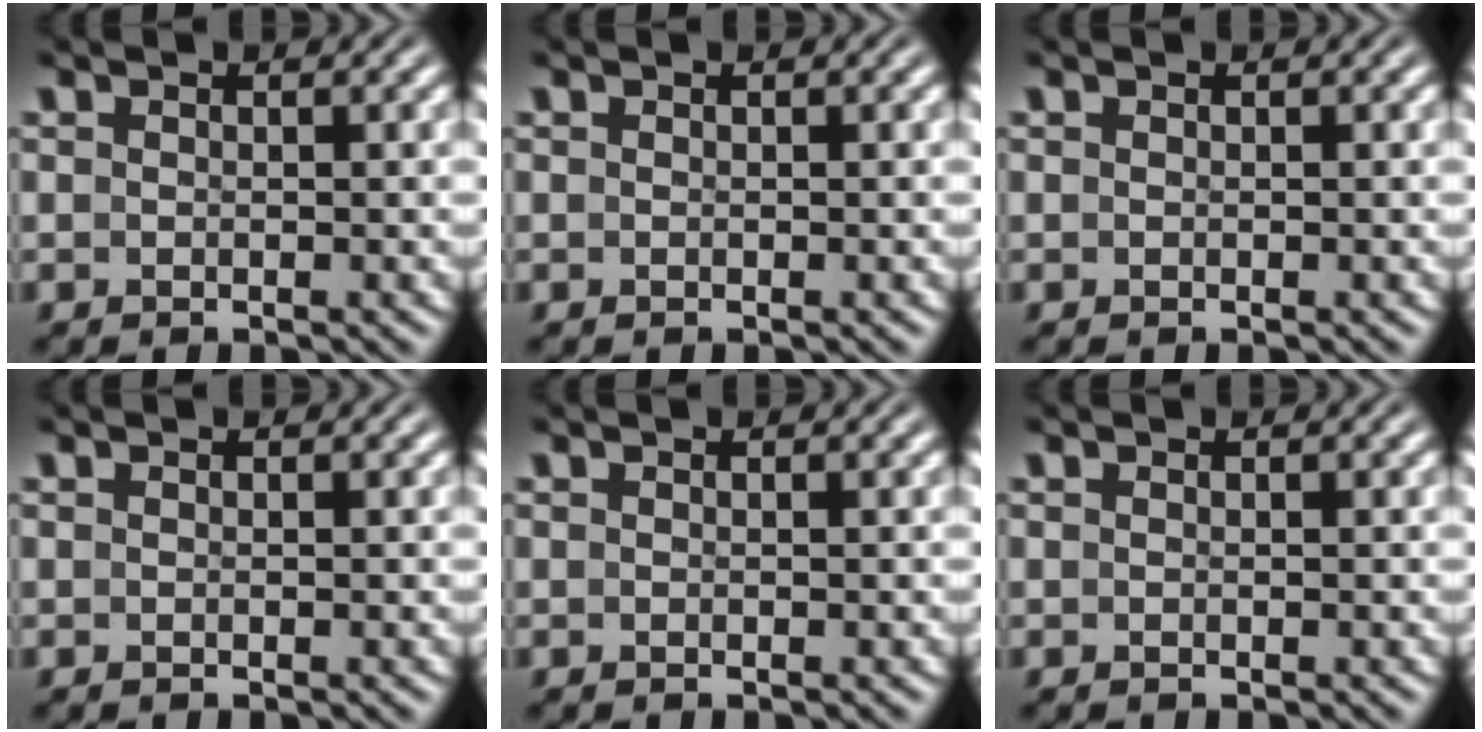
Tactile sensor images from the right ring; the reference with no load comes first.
{"total": 0.0}
{"total": 0.0}
{"total": 0.0}
{"total": 0.0}
{"total": 0.0}